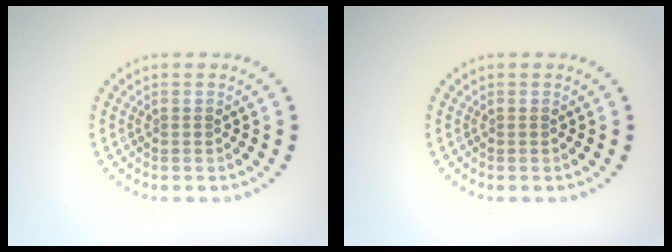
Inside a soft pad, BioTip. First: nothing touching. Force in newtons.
{"total": 0.0}